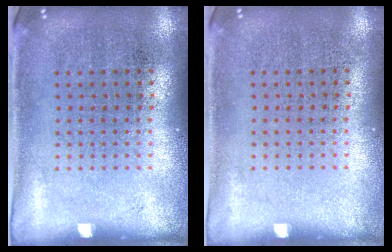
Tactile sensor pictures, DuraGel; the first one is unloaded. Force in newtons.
{"total": 0.0}